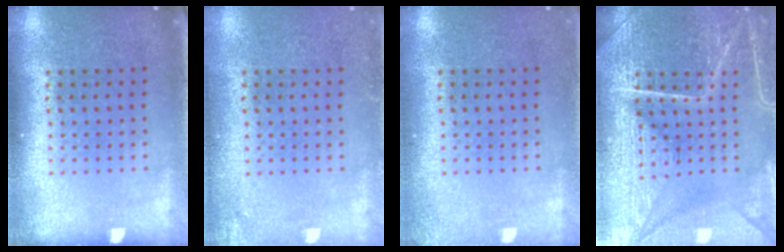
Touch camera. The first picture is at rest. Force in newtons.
{"total": 1.2, "press": 1.2, "slide": 0.0}
{"total": 1.2, "press": 1.2, "slide": 0.1}
{"total": 7.0, "press": 7.0, "slide": 0.8}